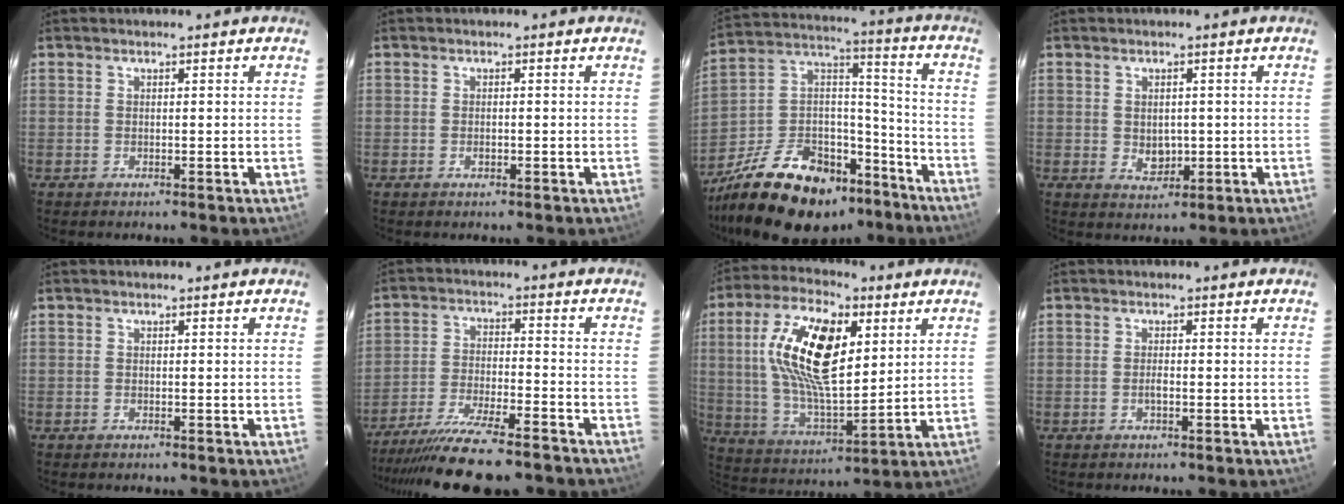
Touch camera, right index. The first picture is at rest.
{"total": 1.2, "force": [-0.4, 0.8, 0.8], "torque": [-0.013, 0.002, -0.006]}
{"total": 27.9, "force": [-19.1, 14.0, 14.6], "torque": [-0.289, 0.046, -0.282]}
{"total": 3.9, "force": [-0.2, 3.0, 2.5], "torque": [-0.037, -0.003, 0.003]}
{"total": 0.0}
{"total": 17.8, "force": [-15.4, 2.6, 8.5], "torque": [-0.174, -0.035, -0.250]}
{"total": 19.7, "force": [5.7, 8.7, 16.7], "torque": [-0.324, 0.016, 0.108]}
{"total": 1.3, "force": [-0.5, 0.4, 1.2], "torque": [-0.023, 0.000, -0.009]}